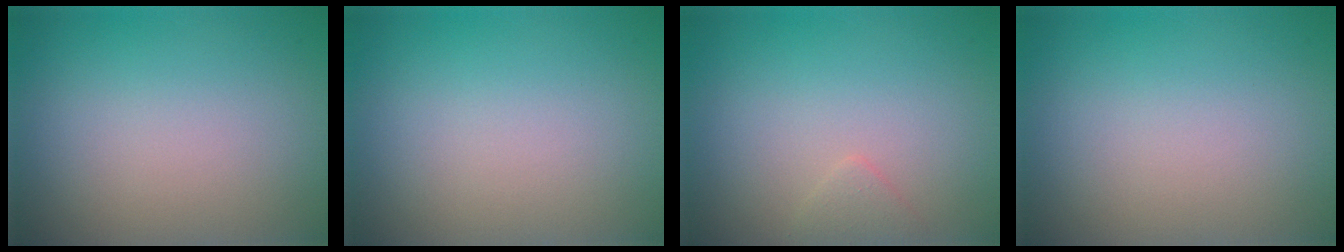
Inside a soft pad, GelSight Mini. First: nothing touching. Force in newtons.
{"total": 0.0}
{"total": 0.8, "press": 0.8, "slide": 0.0}
{"total": 0.0}